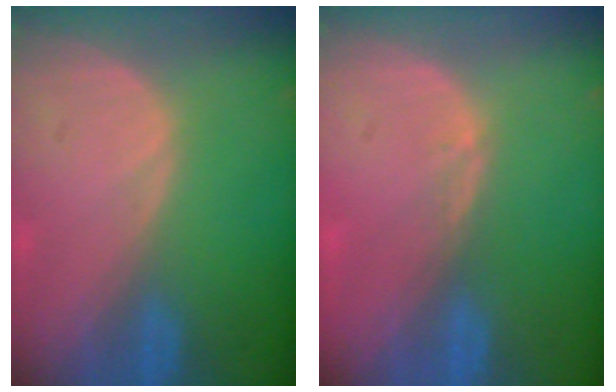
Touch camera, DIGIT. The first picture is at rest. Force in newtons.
{"total": 0.6, "press": 0.4, "slide": 0.4}